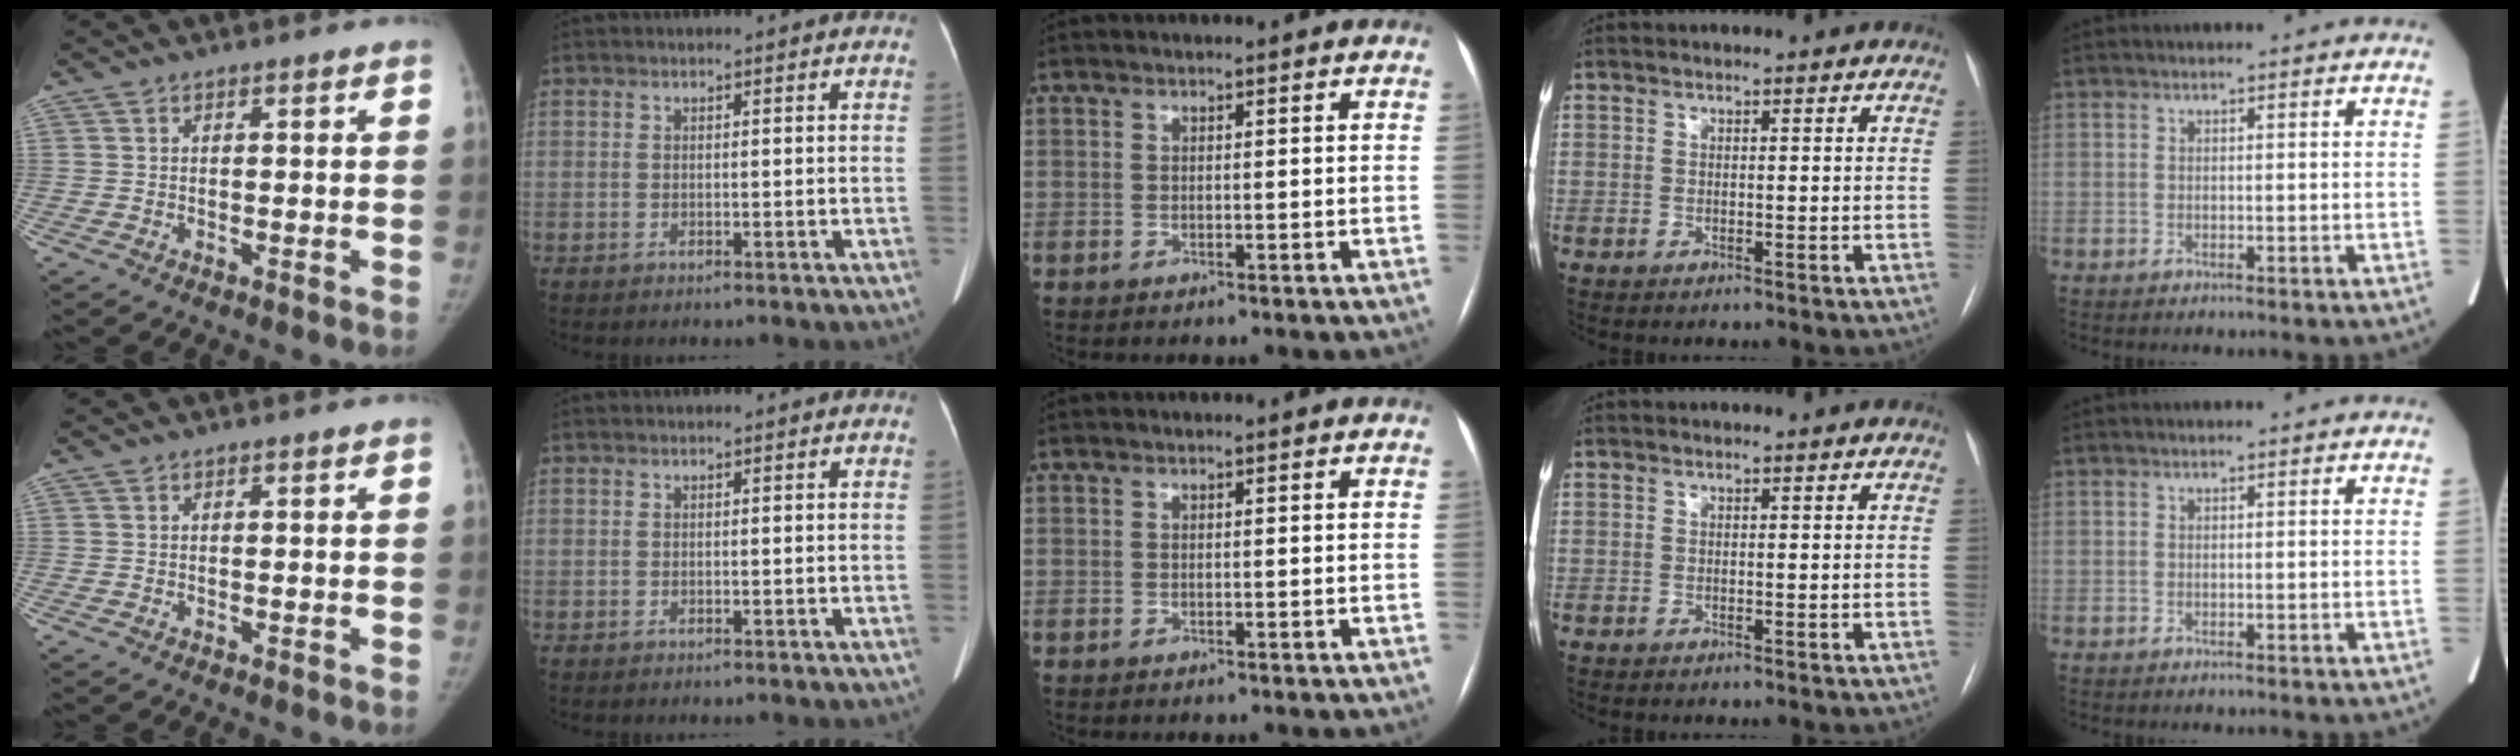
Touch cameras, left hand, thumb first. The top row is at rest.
{}